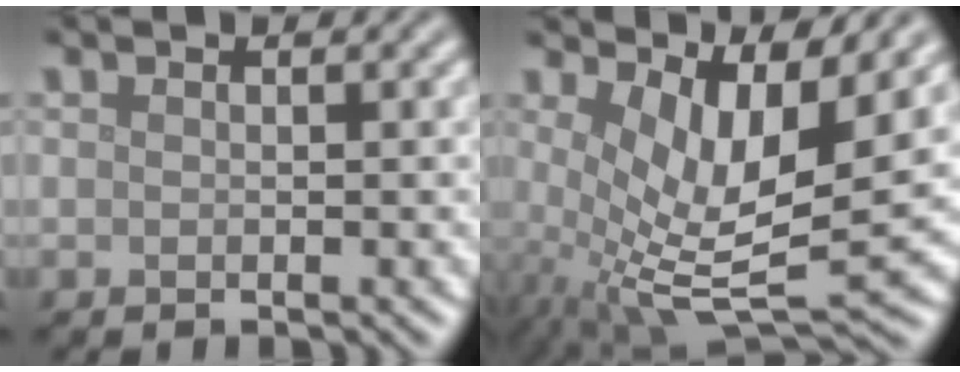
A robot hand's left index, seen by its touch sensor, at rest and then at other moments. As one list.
[{"total": 8.9, "force": [1.8, 3.2, 8.1], "torque": [-0.157, -0.014, 0.036]}]